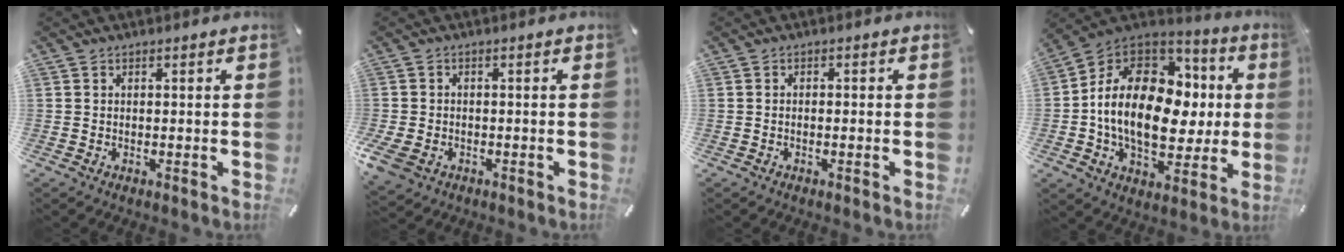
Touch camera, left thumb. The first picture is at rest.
{"total": 3.9, "force": [-1.8, 2.8, 2.1], "torque": [-0.062, 0.002, -0.040]}
{"total": 0.9, "force": [-0.7, 0.2, 0.5], "torque": [-0.010, 0.001, -0.012]}
{"total": 20.7, "force": [-0.8, 14.4, 14.9], "torque": [-0.287, 0.007, -0.011]}